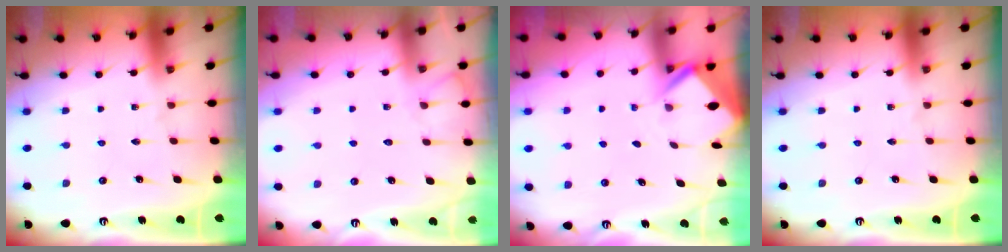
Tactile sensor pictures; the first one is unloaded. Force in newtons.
{"total": 4.9, "press": 4.8, "slide": 0.6}
{"total": 2.4, "press": 2.4, "slide": 0.1}
{"total": 0.0}